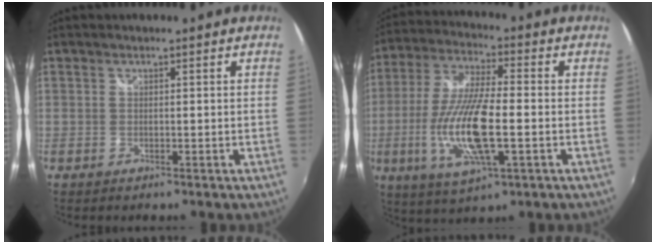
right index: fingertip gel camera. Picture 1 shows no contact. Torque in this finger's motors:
{"motor_torque": [2.14, 0.00, 1.05, 0.21]}